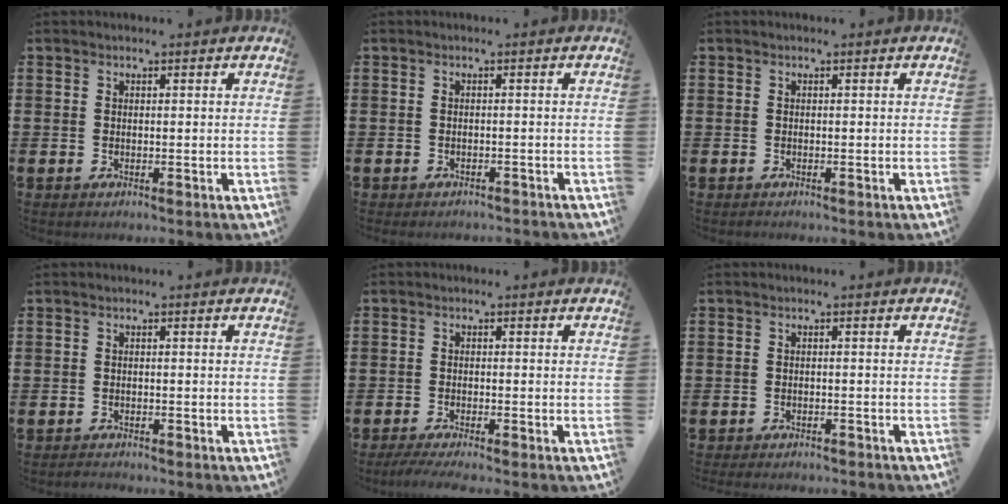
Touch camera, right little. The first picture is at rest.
{"total": 0.8, "force": [-0.8, 0.1, 0.0], "torque": [-0.003, -0.002, -0.017]}
{"total": 0.0}
{"total": 0.8, "force": [-0.8, 0.1, 0.1], "torque": [-0.003, 0.000, -0.018]}
{"total": 1.7, "force": [-1.3, 0.0, 1.1], "torque": [-0.018, -0.001, -0.024]}
{"total": 1.2, "force": [-1.2, 0.1, 0.1], "torque": [-0.005, 0.000, -0.024]}